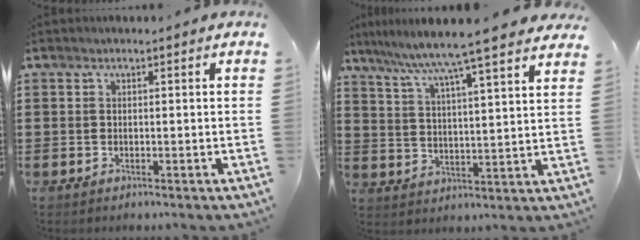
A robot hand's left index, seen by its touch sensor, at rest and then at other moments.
{"total": 7.3, "force": [6.3, -1.1, 3.5], "torque": [-0.092, -0.041, 0.100]}